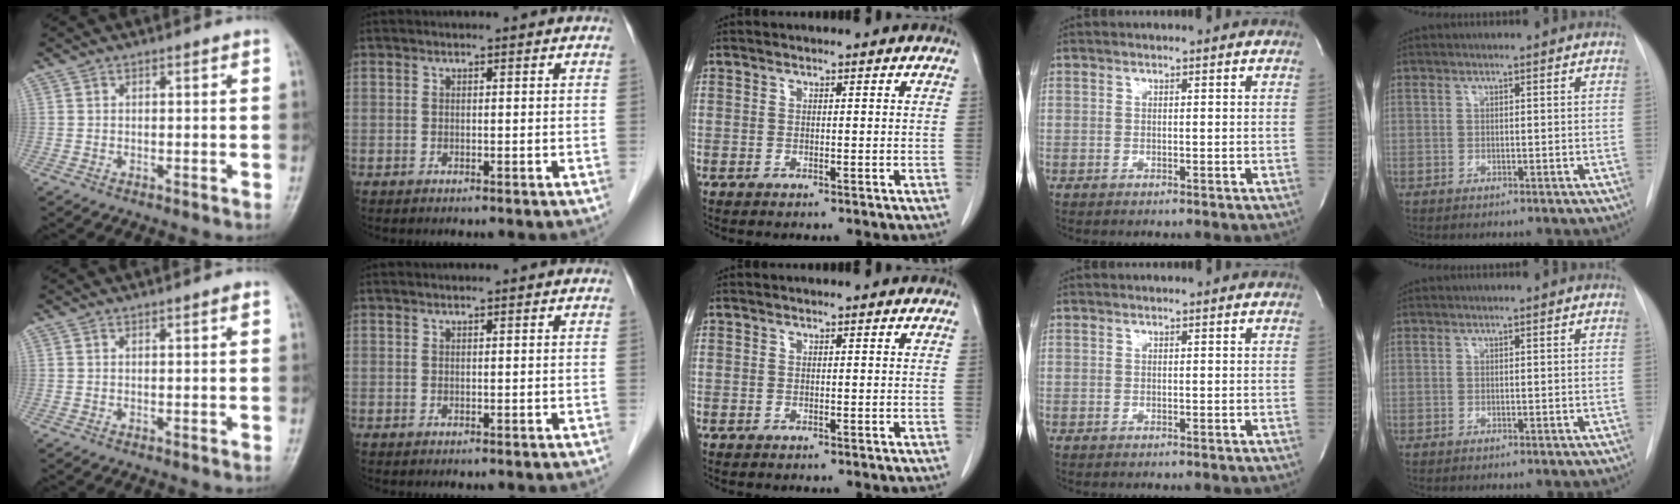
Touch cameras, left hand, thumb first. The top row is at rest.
{"thumb": {"total": 0.9, "force": [0.5, 0.2, 0.7], "torque": [-0.009, -0.001, 0.006]}, "index": {"total": 0.7, "force": [0.6, -0.1, 0.3], "torque": [-0.009, 0.010, 0.014]}}